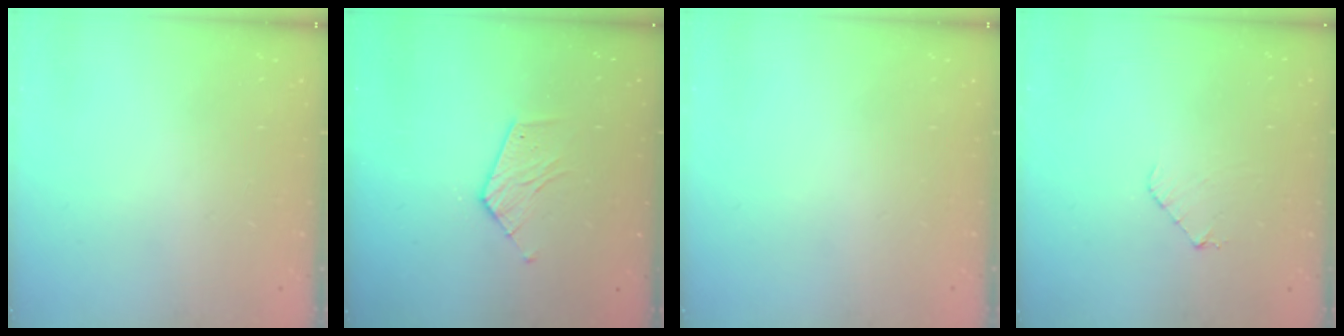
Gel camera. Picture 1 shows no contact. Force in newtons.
{"total": 7.3, "press": 7.3, "slide": 0.3}
{"total": 0.0}
{"total": 4.8, "press": 4.8, "slide": 0.3}